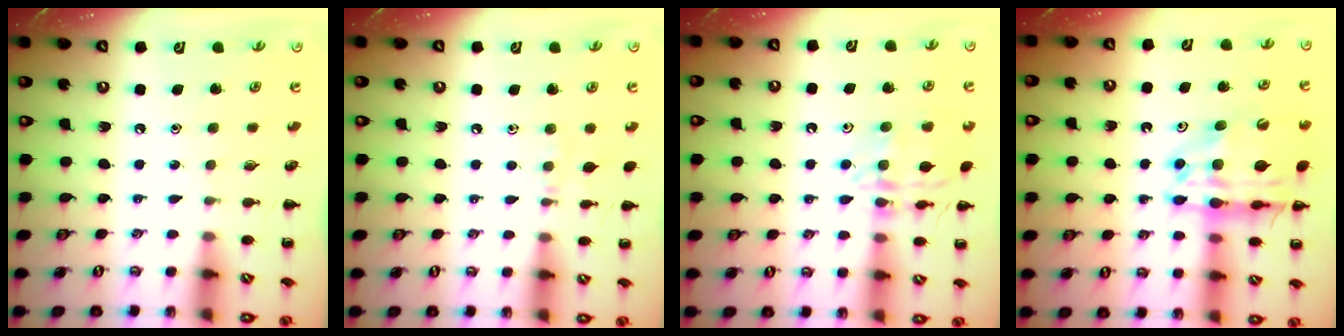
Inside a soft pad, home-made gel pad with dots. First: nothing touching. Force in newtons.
{"total": 5.9, "press": 5.8, "slide": 1.2}
{"total": 14.3, "press": 14.2, "slide": 0.9}
{"total": 18.3, "press": 18.0, "slide": 3.7}